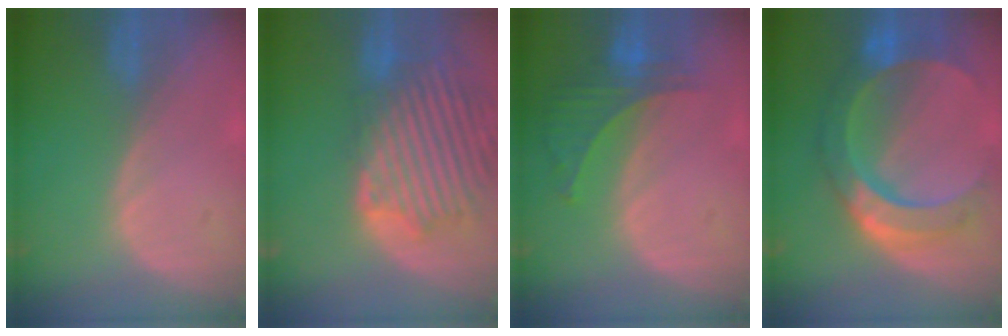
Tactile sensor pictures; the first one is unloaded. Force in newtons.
{"total": 14.0, "press": 11.9, "slide": 7.4}
{"total": 6.3, "press": 5.9, "slide": 2.3}
{"total": 11.0, "press": 11.0, "slide": 0.9}